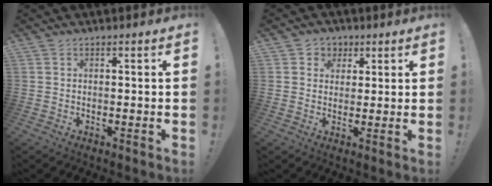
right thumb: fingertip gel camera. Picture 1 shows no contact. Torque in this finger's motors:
{"motor_torque": [-0.11, 0.25, 0.17, 0.01, 0.00]}